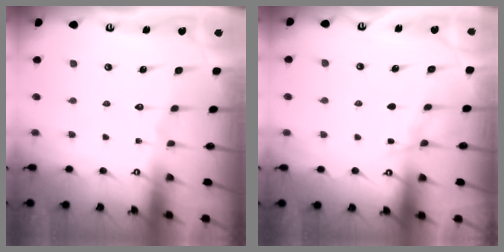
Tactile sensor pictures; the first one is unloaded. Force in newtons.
{"total": 4.9, "press": 4.8, "slide": 0.7}